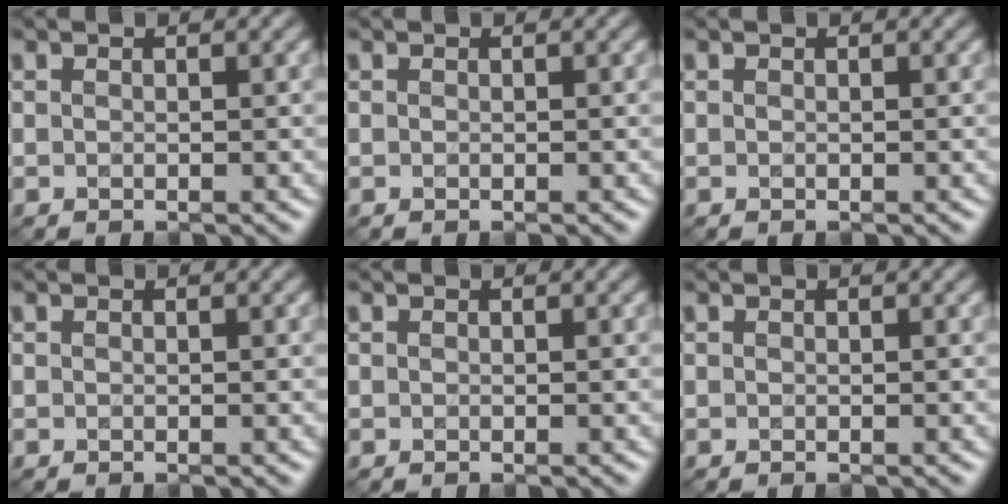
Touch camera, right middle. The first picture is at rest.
{"total": 0.0}
{"total": 0.0}
{"total": 0.0}
{"total": 0.0}
{"total": 0.0}